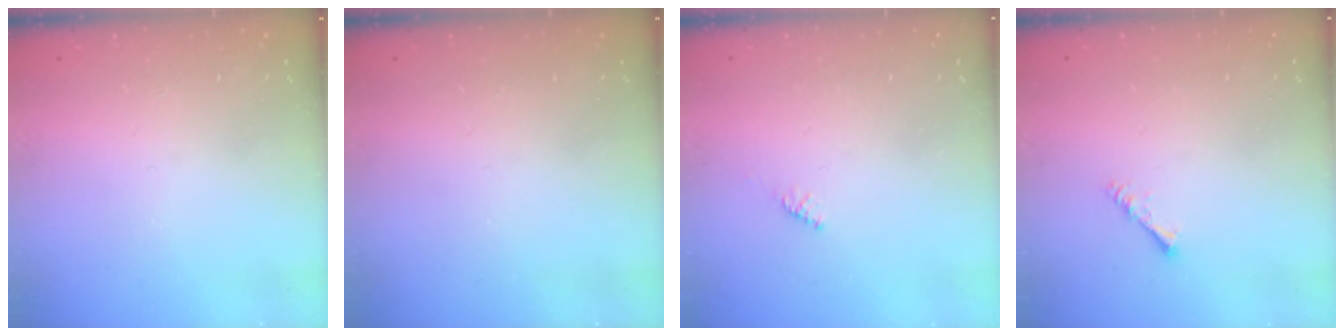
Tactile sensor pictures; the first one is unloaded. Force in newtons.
{"total": 0.0}
{"total": 1.6, "press": 1.5, "slide": 0.4}
{"total": 1.4, "press": 1.4, "slide": 0.3}